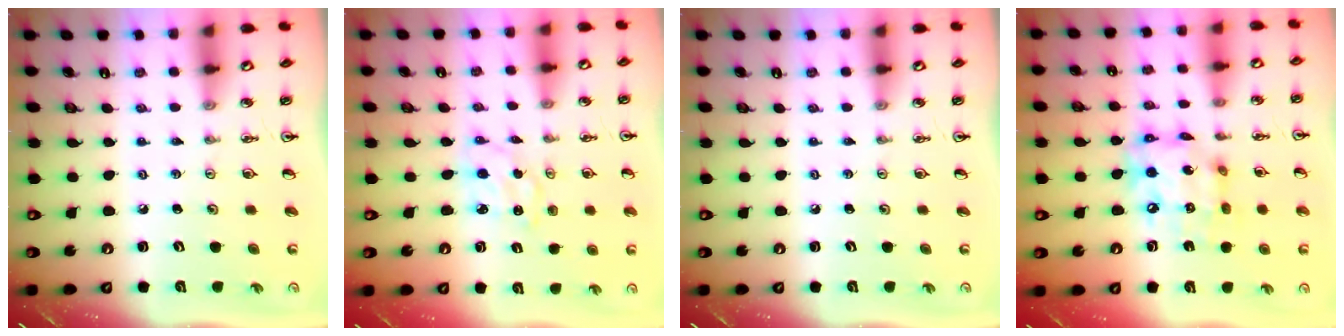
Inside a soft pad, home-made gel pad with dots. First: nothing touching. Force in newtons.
{"total": 2.5, "press": 2.5, "slide": 0.3}
{"total": 0.0}
{"total": 14.0, "press": 14.0, "slide": 1.3}